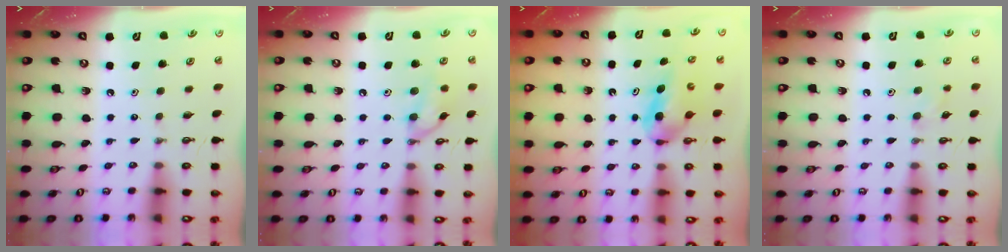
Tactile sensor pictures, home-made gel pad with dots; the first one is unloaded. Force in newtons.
{"total": 10.6, "press": 8.6, "slide": 6.3}
{"total": 6.6, "press": 6.4, "slide": 1.9}
{"total": 7.3, "press": 5.7, "slide": 4.6}